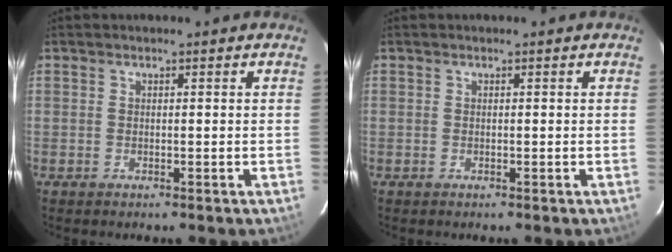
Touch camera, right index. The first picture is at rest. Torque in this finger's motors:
{"motor_torque": [0.00, 0.00, 0.02, 0.00]}